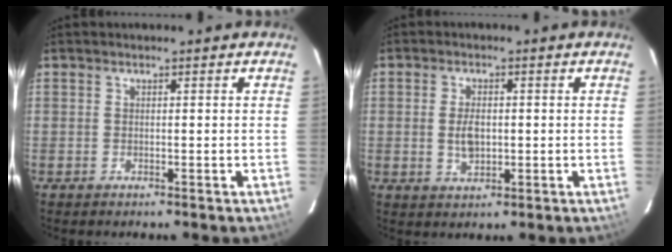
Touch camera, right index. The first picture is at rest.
{"total": 4.5, "force": [-0.3, 2.7, 3.6], "torque": [-0.069, 0.000, 0.000]}